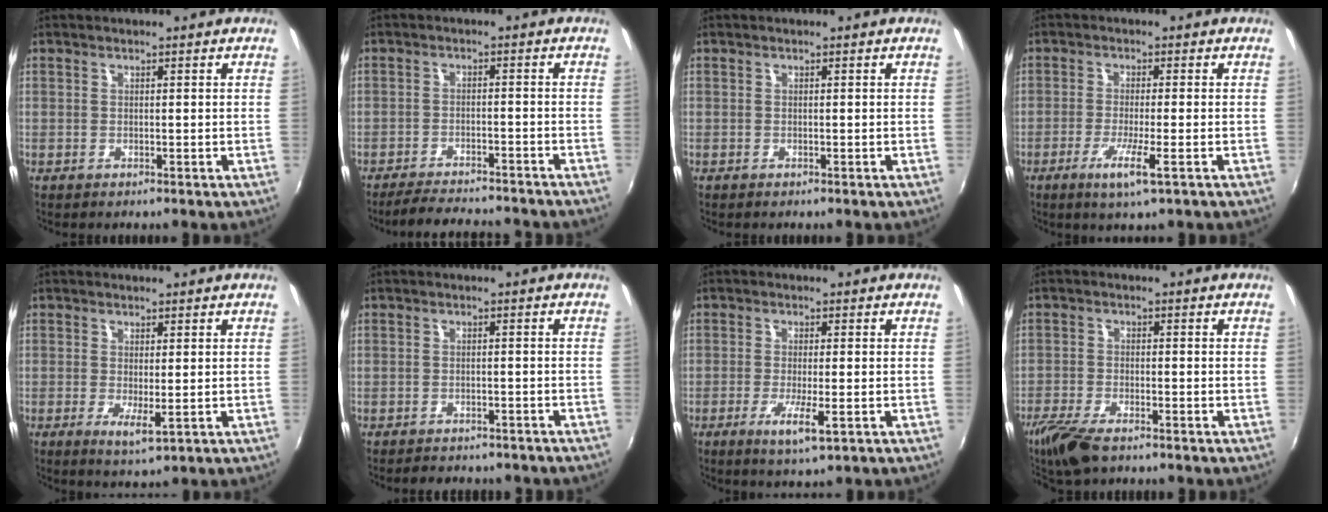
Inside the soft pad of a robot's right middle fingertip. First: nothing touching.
{"total": 12.3, "force": [-11.0, 2.0, 4.9], "torque": [-0.104, -0.013, -0.155]}
{"total": 0.0}
{"total": 5.5, "force": [-2.7, -0.1, 4.7], "torque": [-0.098, -0.014, -0.053]}
{"total": 3.3, "force": [-0.5, 0.6, 3.2], "torque": [-0.059, -0.013, -0.006]}
{"total": 7.8, "force": [-6.9, 2.5, 2.8], "torque": [-0.061, -0.013, -0.087]}
{"total": 5.3, "force": [-2.2, 0.5, 4.7], "torque": [-0.097, -0.015, -0.040]}
{"total": 7.6, "force": [-5.8, 2.3, 4.5], "torque": [-0.118, -0.024, -0.113]}